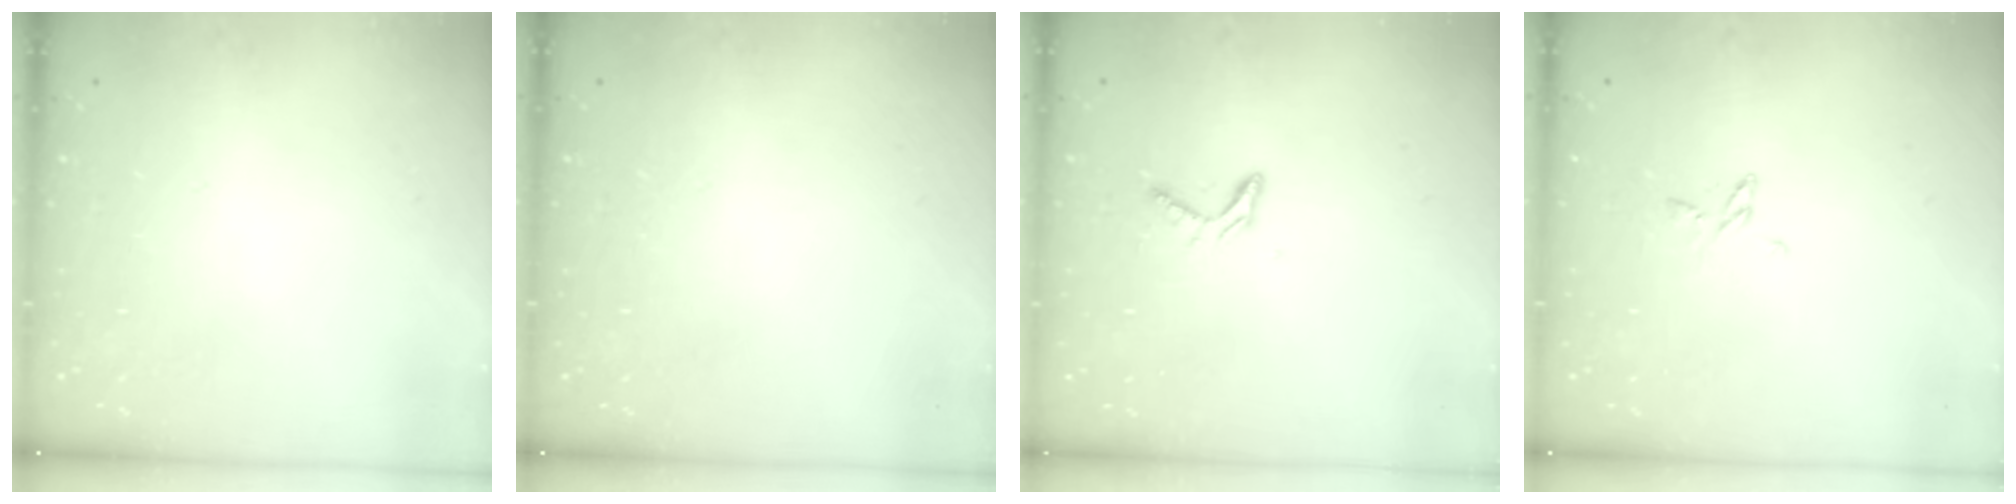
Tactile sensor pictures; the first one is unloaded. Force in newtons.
{"total": 0.0}
{"total": 5.1, "press": 5.1, "slide": 0.5}
{"total": 3.2, "press": 3.2, "slide": 0.3}